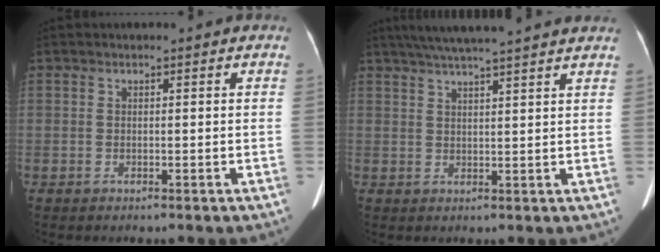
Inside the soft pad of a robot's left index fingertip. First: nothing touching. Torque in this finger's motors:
{"motor_torque": [0.02, -0.25, -0.02, 0.01]}